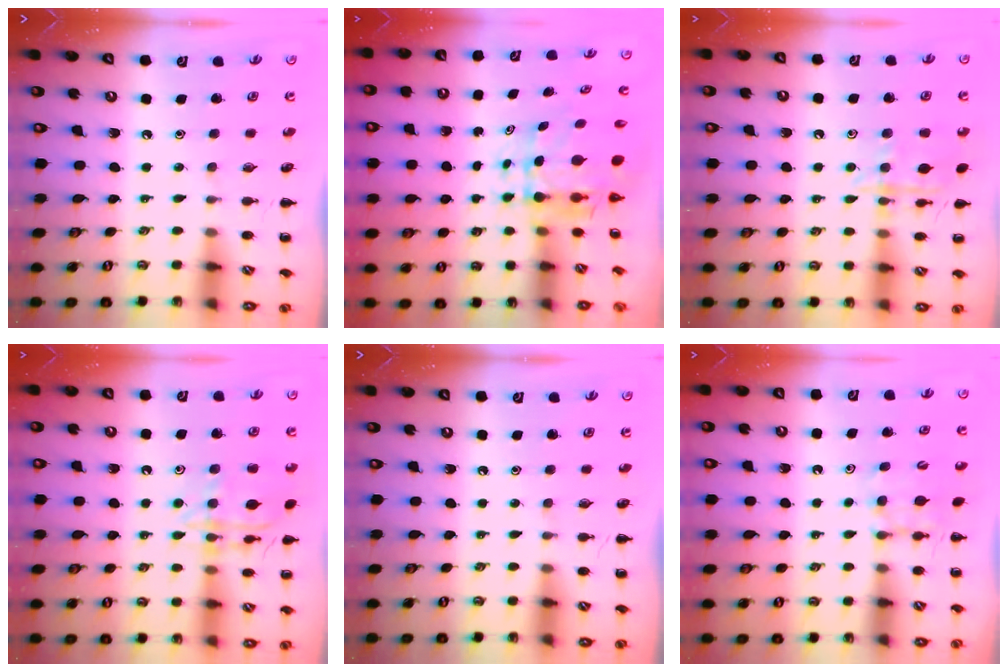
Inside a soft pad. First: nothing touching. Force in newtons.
{"total": 6.4, "press": 6.1, "slide": 2.0}
{"total": 11.8, "press": 11.7, "slide": 0.7}
{"total": 14.2, "press": 14.1, "slide": 0.9}
{"total": 0.0}
{"total": 7.2, "press": 7.1, "slide": 1.6}